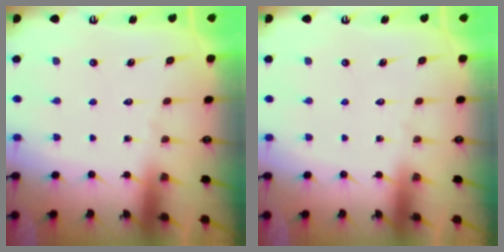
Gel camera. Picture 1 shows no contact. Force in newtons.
{"total": 0.0}